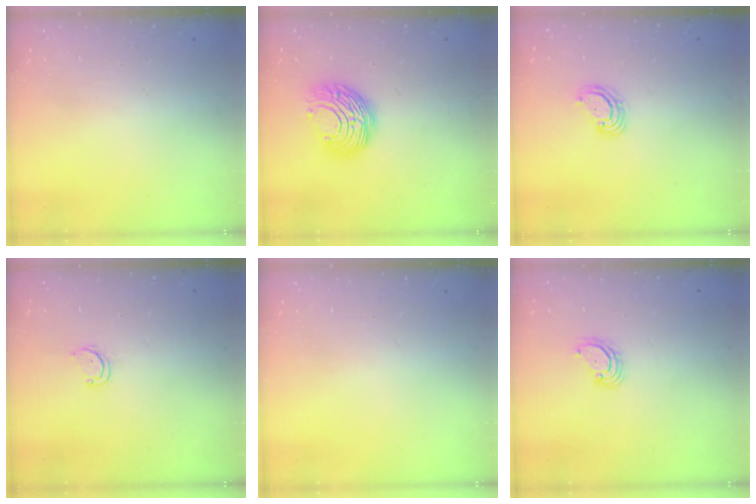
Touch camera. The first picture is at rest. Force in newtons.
{"total": 10.4, "press": 10.4, "slide": 0.6}
{"total": 4.1, "press": 4.1, "slide": 0.4}
{"total": 2.7, "press": 2.7, "slide": 0.3}
{"total": 0.0}
{"total": 3.7, "press": 3.7, "slide": 0.2}